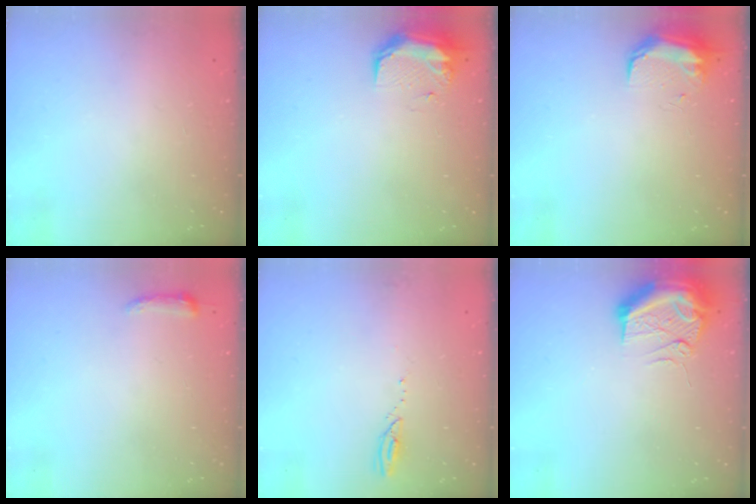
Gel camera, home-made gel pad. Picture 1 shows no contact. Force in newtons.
{"total": 17.8, "press": 11.5, "slide": 13.6}
{"total": 9.5, "press": 9.4, "slide": 1.7}
{"total": 3.3, "press": 3.2, "slide": 0.7}
{"total": 2.3, "press": 2.3, "slide": 0.3}
{"total": 12.7, "press": 12.5, "slide": 2.3}